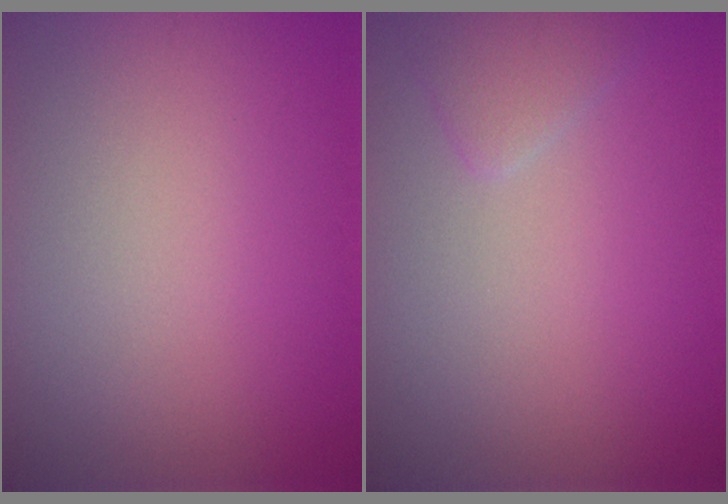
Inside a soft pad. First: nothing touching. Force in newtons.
{"total": 1.6, "press": 1.6, "slide": 0.2}